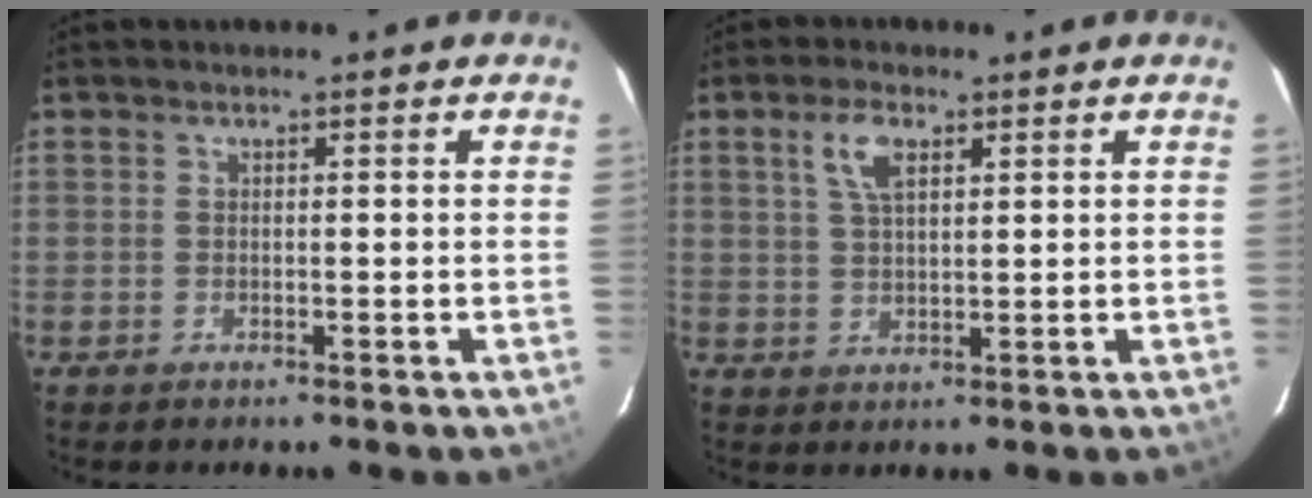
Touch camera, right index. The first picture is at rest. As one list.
[{"total": 5.3, "force": [2.5, 2.4, 4.0], "torque": [-0.077, 0.010, 0.049]}]